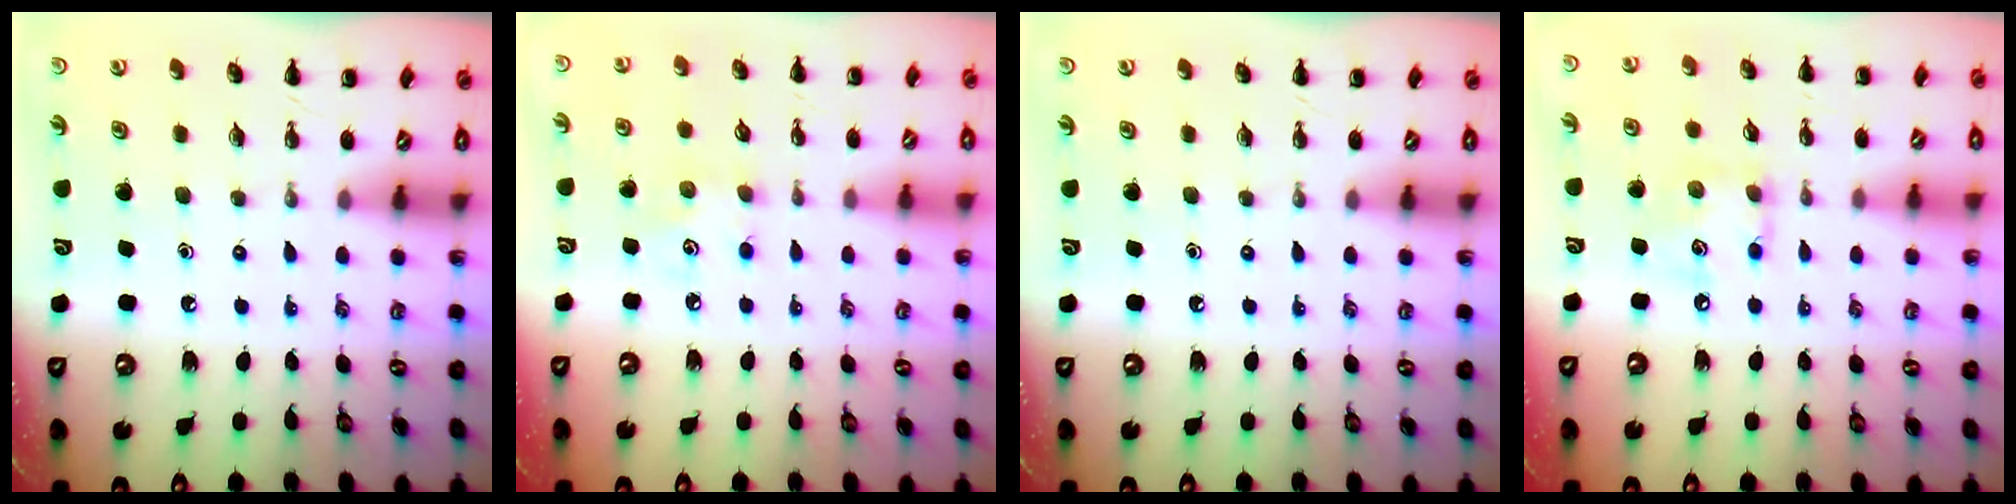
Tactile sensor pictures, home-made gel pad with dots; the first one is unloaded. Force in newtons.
{"total": 4.5, "press": 4.3, "slide": 1.1}
{"total": 0.0}
{"total": 7.7, "press": 7.7, "slide": 0.6}